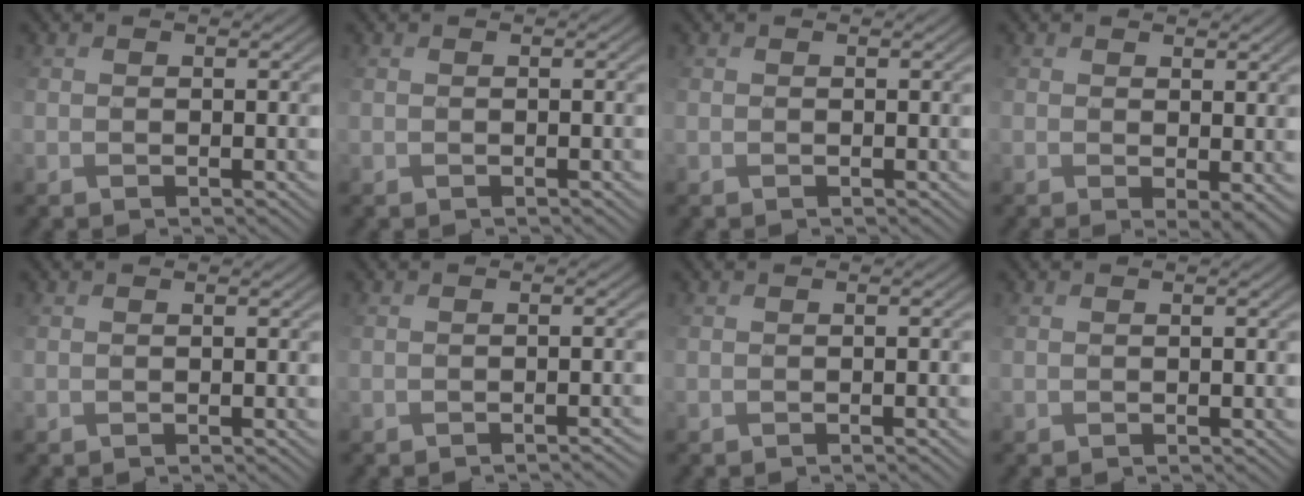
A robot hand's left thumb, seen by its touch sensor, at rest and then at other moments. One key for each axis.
{"total": 0.0}
{"total": 0.0}
{"total": 3.8, "fx": -0.4, "fy": 1.7, "fz": 3.4, "tx": -0.079, "ty": -0.012, "tz": -0.005}
{"total": 0.0}
{"total": 2.7, "fx": -1.8, "fy": 0.7, "fz": 1.8, "tx": 0.002, "ty": 0.010, "tz": -0.004}
{"total": 2.1, "fx": -0.7, "fy": 0.5, "fz": 1.9, "tx": -0.014, "ty": 0.001, "tz": 0.009}
{"total": 0.0}